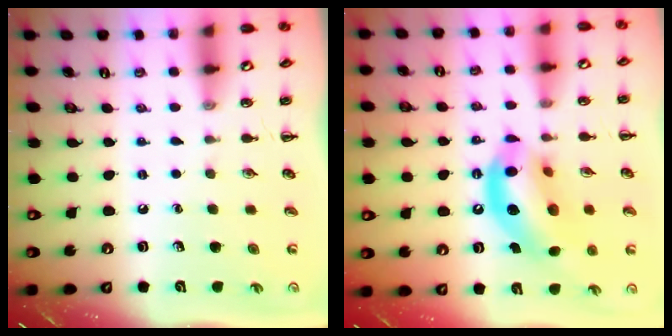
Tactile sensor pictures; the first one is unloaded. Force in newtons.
{"total": 16.1, "press": 15.5, "slide": 4.4}